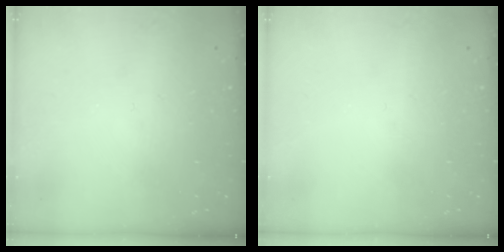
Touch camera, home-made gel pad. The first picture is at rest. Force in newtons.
{"total": 0.0}